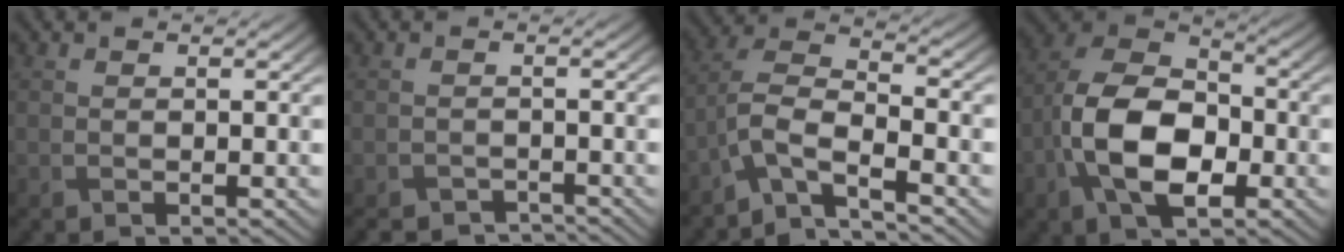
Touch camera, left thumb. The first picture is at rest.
{"total": 3.2, "force": [-3.1, 0.8, 0.6], "torque": [-0.009, -0.008, -0.052]}
{"total": 6.6, "force": [-4.6, 1.9, 4.4], "torque": [-0.089, 0.008, -0.104]}
{"total": 12.6, "force": [-3.9, 7.5, 9.3], "torque": [-0.203, -0.004, -0.085]}